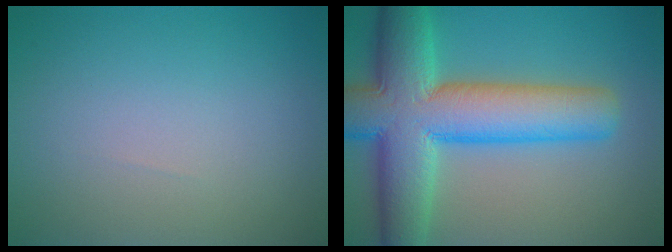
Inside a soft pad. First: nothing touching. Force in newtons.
{"total": 12.2, "press": 12.2, "slide": 0.6}